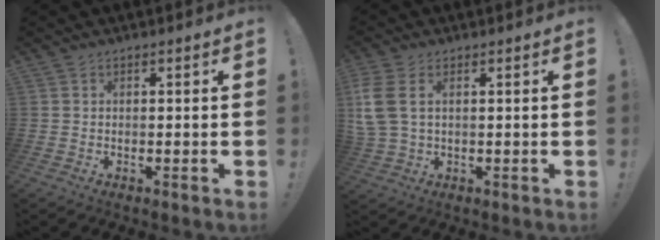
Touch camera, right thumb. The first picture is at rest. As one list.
[{"total": 7.5, "force": [2.4, 4.3, 5.7], "torque": [-0.138, -0.003, 0.049]}]